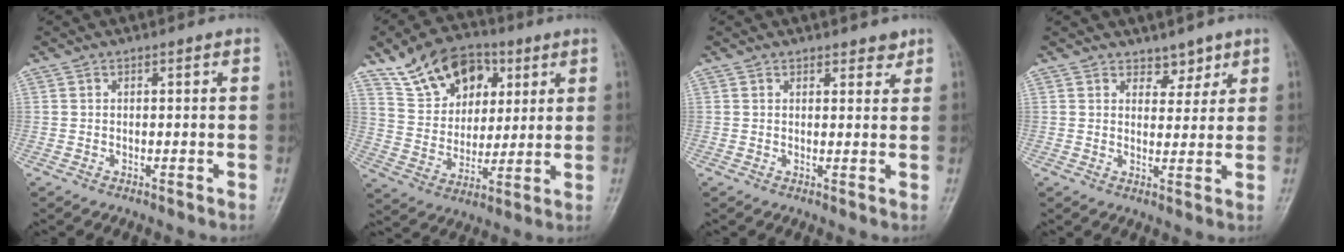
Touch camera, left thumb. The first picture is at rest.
{"total": 15.5, "force": [7.9, 10.5, 8.2], "torque": [-0.099, -0.015, 0.144]}
{"total": 2.2, "force": [1.8, 1.1, 0.7], "torque": [0.009, -0.011, 0.019]}
{"total": 3.5, "force": [2.7, 2.1, 0.7], "torque": [0.016, -0.018, 0.040]}